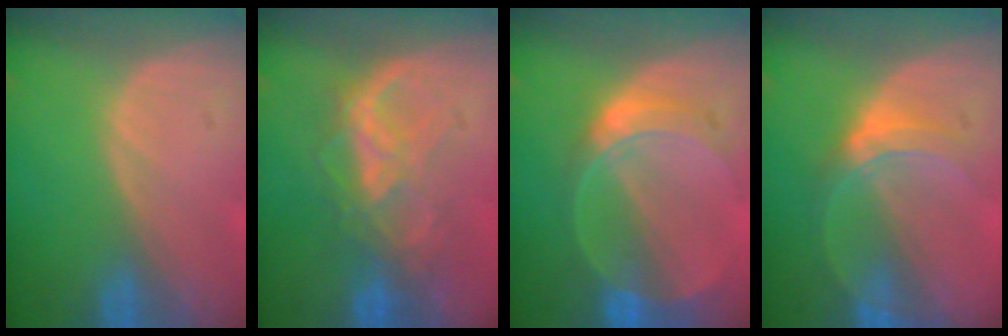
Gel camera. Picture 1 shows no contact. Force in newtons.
{"total": 6.4, "press": 6.4, "slide": 0.7}
{"total": 7.2, "press": 6.5, "slide": 3.2}
{"total": 5.1, "press": 4.9, "slide": 1.5}